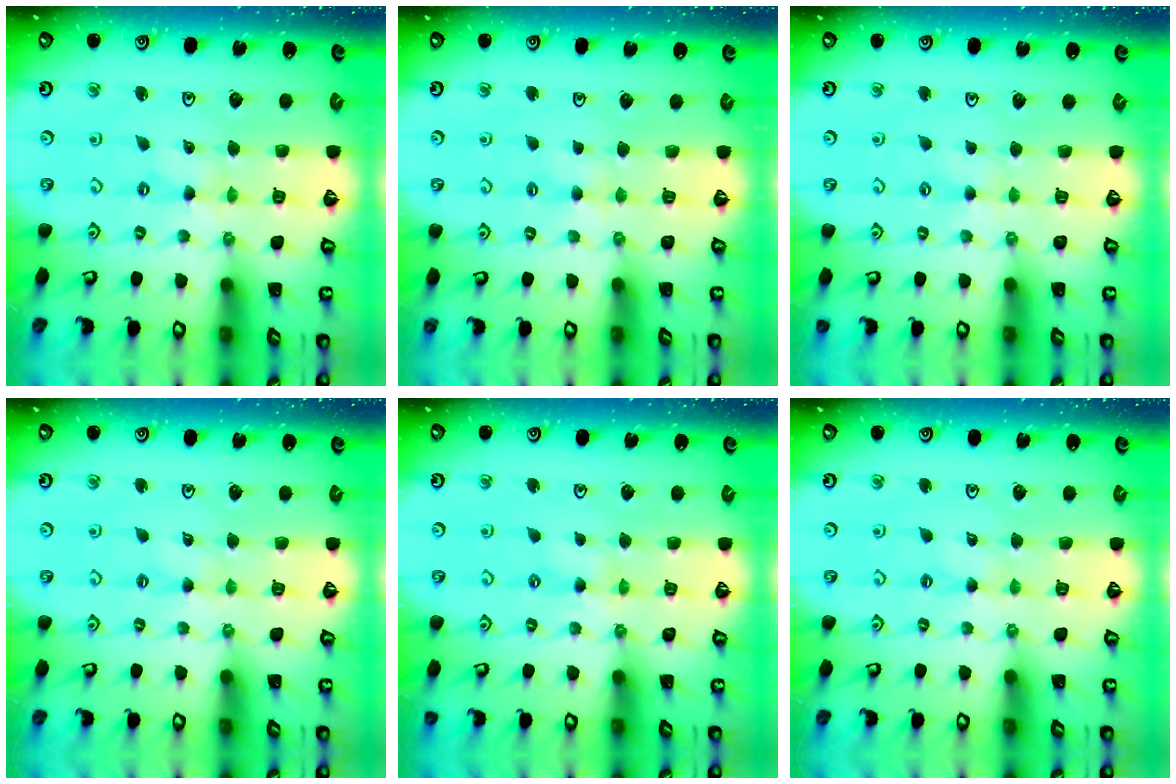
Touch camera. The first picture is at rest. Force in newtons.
{"total": 2.2, "press": 2.2, "slide": 0.5}
{"total": 1.7, "press": 1.7, "slide": 0.3}
{"total": 0.0}
{"total": 1.8, "press": 1.8, "slide": 0.5}
{"total": 0.0}